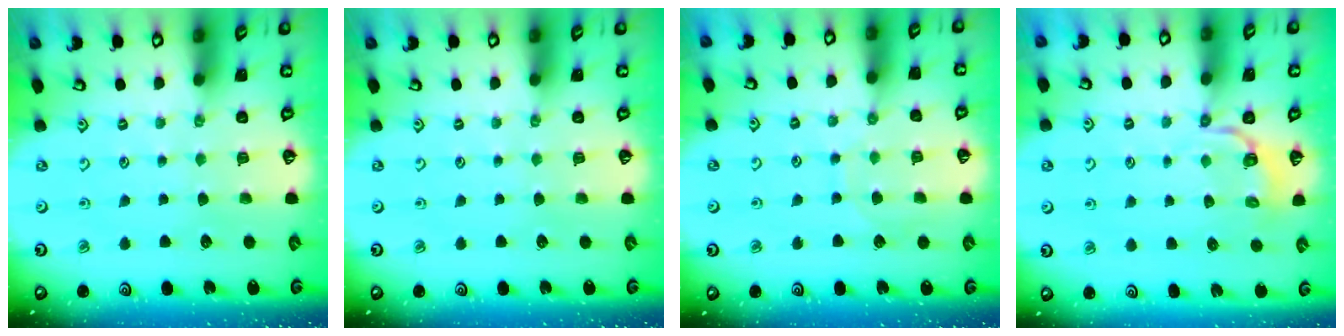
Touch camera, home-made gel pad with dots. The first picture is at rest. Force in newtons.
{"total": 0.0}
{"total": 7.5, "press": 7.5, "slide": 0.5}
{"total": 3.3, "press": 2.1, "slide": 2.6}